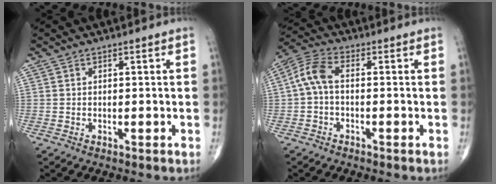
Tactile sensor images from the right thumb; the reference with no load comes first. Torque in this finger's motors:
{"motor_torque": [-0.17, 0.34, -0.15, -0.23, 0.15]}